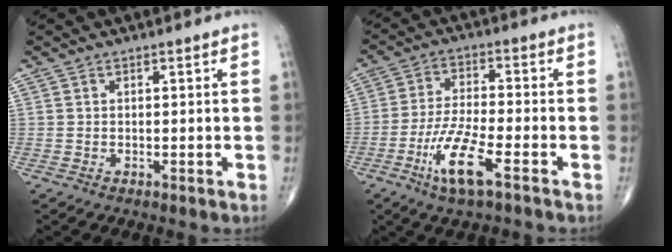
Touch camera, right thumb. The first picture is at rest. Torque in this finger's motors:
{"motor_torque": [0.31, 0.51, 0.12, -0.19, 0.23]}